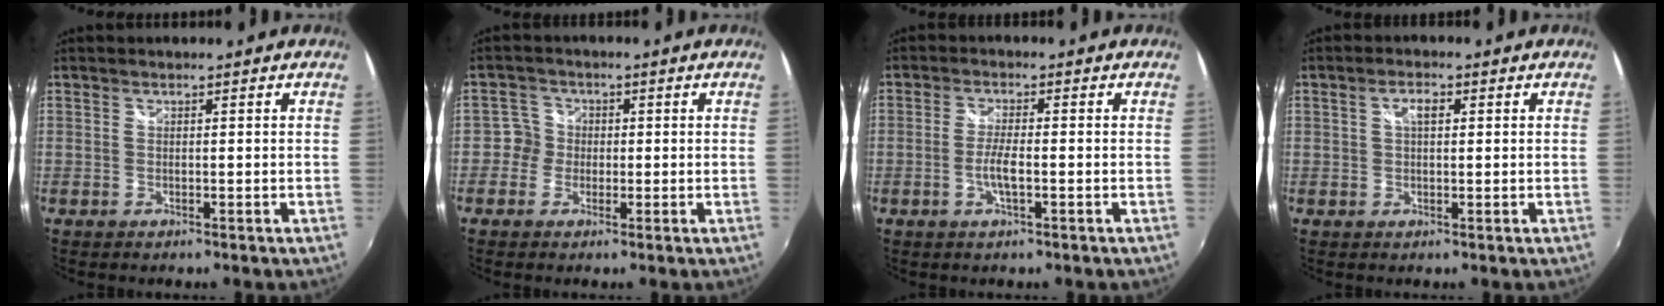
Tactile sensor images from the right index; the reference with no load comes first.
{"total": 3.1, "force": [-0.7, 3.0, 0.0], "torque": [0.007, 0.007, -0.020]}
{"total": 3.8, "force": [-1.2, 0.5, 3.5], "torque": [-0.073, -0.002, -0.023]}
{"total": 2.6, "force": [0.7, 1.2, 2.2], "torque": [-0.040, 0.008, 0.010]}